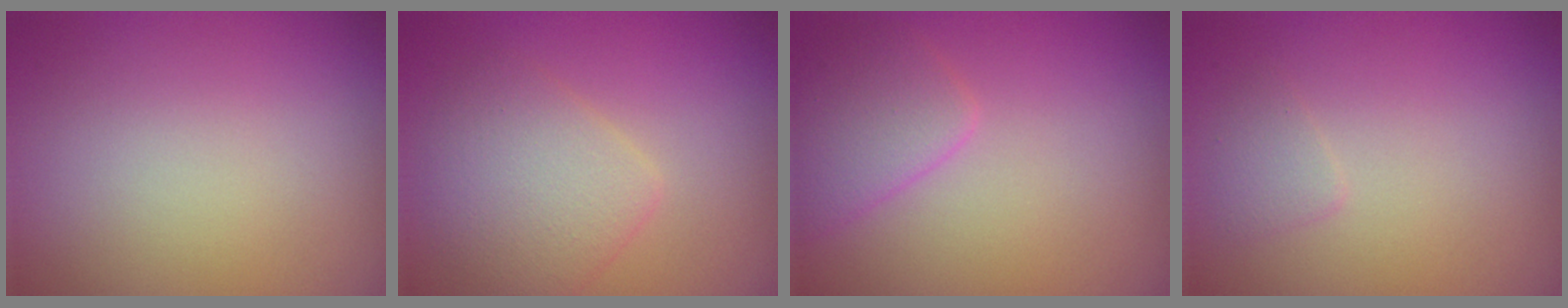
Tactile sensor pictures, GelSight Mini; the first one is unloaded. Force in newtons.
{"total": 4.0, "press": 3.9, "slide": 0.3}
{"total": 2.8, "press": 2.8, "slide": 0.1}
{"total": 1.0, "press": 1.0, "slide": 0.1}